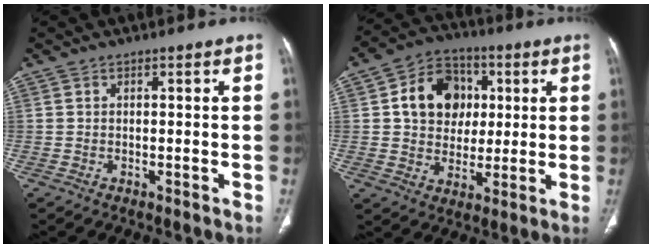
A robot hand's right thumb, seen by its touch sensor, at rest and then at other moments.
{"total": 13.3, "force": [2.8, 10.8, 7.3], "torque": [-0.081, 0.006, 0.044]}